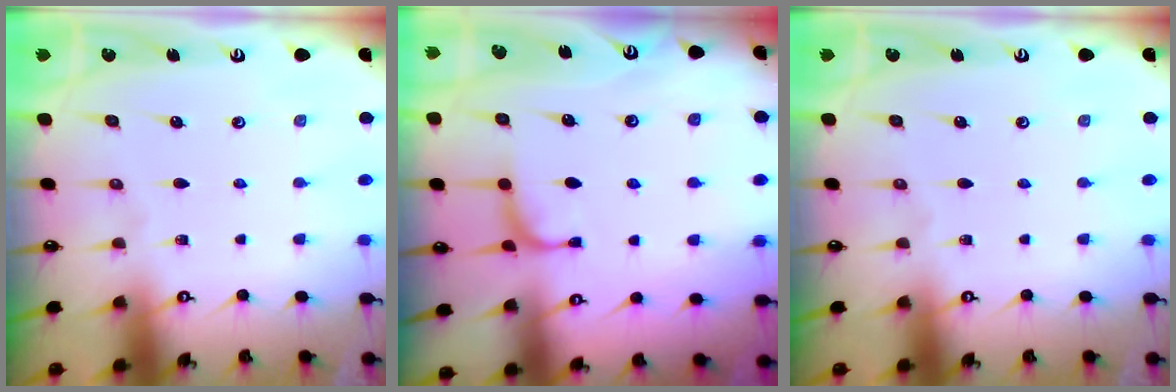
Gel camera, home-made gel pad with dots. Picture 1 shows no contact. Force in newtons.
{"total": 0.0}
{"total": 0.0}